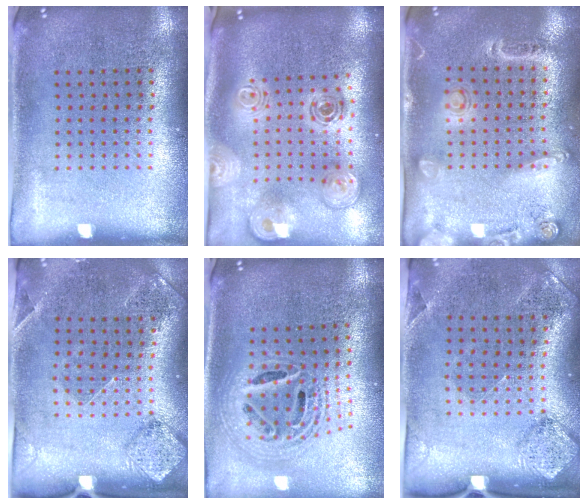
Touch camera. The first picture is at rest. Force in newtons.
{"total": 2.0, "press": 1.7, "slide": 1.1}
{"total": 1.5, "press": 1.3, "slide": 0.8}
{"total": 1.5, "press": 1.3, "slide": 0.8}
{"total": 2.3, "press": 1.8, "slide": 1.4}
{"total": 1.7, "press": 1.3, "slide": 1.2}